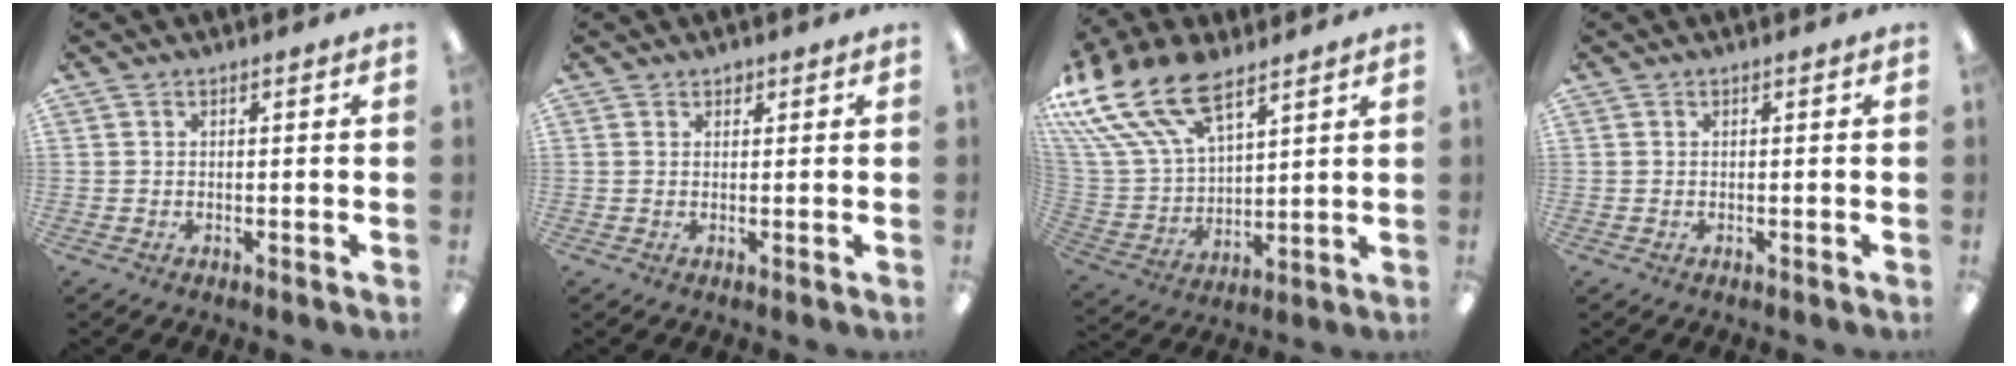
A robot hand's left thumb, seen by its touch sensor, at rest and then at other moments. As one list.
[{"total": 1.1, "force": [0.9, 0.5, 0.3], "torque": [0.002, -0.003, 0.015]}, {"total": 22.2, "force": [13.4, 12.0, 13.0], "torque": [-0.293, -0.069, 0.245]}, {"total": 0.0}]